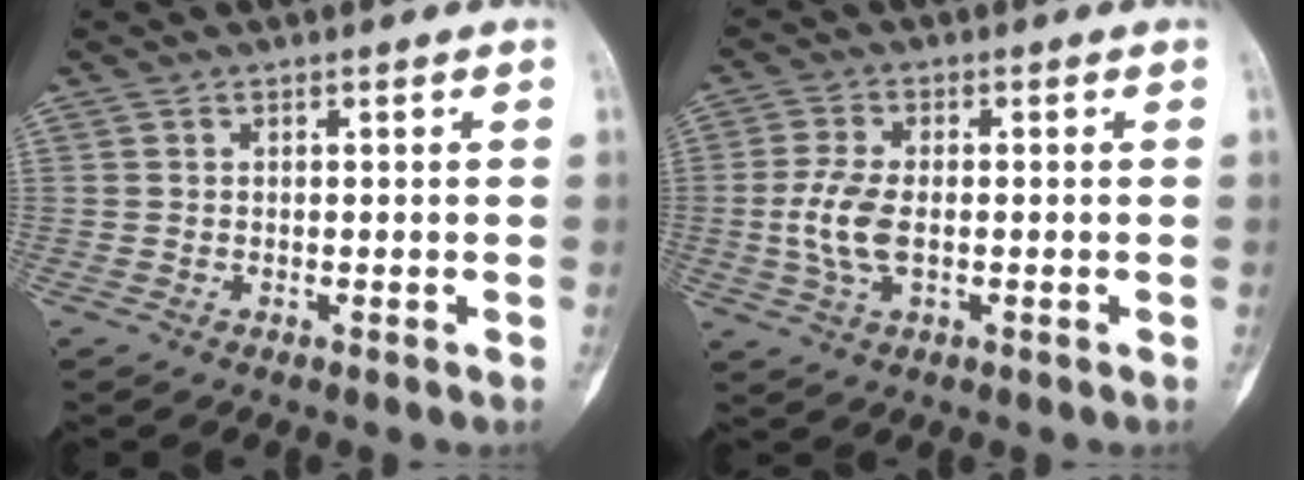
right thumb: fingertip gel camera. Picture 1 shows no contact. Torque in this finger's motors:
{"motor_torque": [0.90, 0.67, 0.78, -0.69, 0.16]}